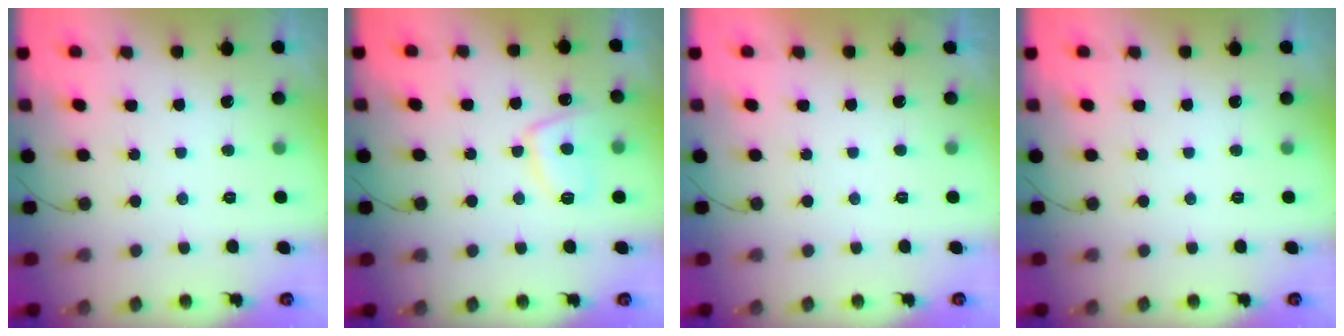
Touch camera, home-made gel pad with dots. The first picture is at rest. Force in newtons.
{"total": 8.1, "press": 8.0, "slide": 1.1}
{"total": 2.3, "press": 2.3, "slide": 0.3}
{"total": 0.0}